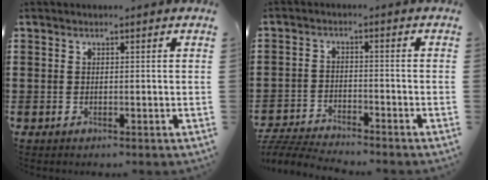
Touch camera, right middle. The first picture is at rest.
{"total": 4.7, "force": [-4.6, 0.3, 0.6], "torque": [-0.024, 0.000, -0.099]}